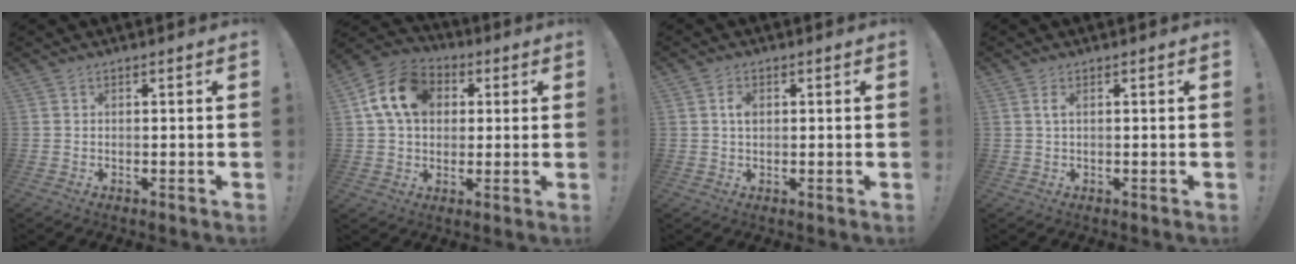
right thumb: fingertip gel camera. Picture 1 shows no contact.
{"total": 15.2, "force": [4.3, 11.6, 8.8], "torque": [-0.144, 0.003, 0.088]}
{"total": 2.7, "force": [0.5, 1.8, 2.0], "torque": [-0.028, 0.002, 0.006]}
{"total": 1.5, "force": [0.4, 0.2, 1.4], "torque": [-0.033, 0.003, 0.007]}